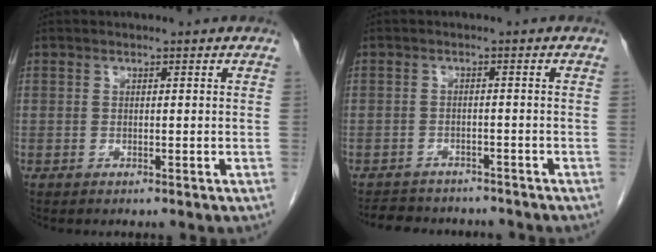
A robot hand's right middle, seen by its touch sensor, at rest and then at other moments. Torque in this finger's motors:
{"motor_torque": [0.03, -0.03, 0.00, 0.02]}